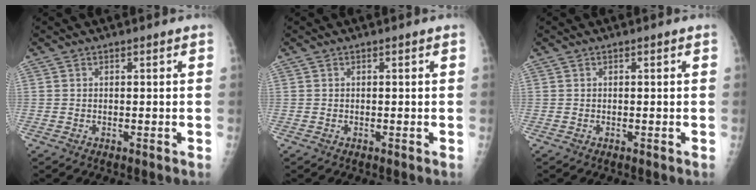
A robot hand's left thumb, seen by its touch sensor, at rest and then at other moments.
{"total": 0.0}
{"total": 0.0}